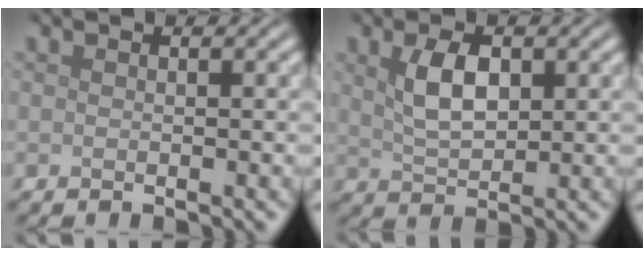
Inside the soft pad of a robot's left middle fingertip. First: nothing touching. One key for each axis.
{"total": 3.7, "fx": 1.1, "fy": 1.9, "fz": 3.0, "tx": -0.062, "ty": 0.002, "tz": 0.025}